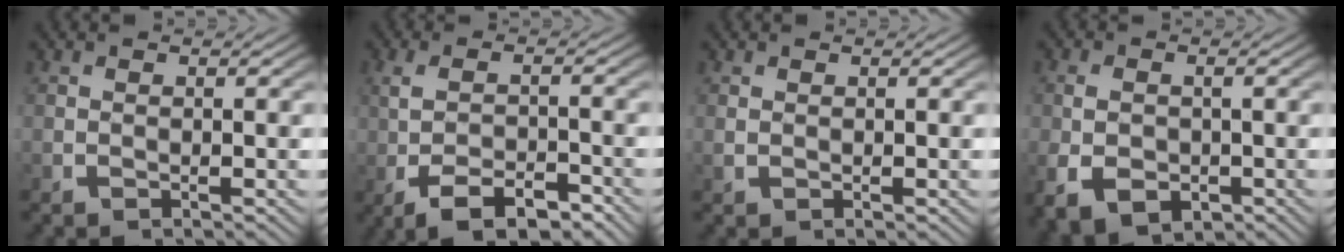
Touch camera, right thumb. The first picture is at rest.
{"total": 5.2, "force": [-2.3, 2.4, 4.0], "torque": [-0.073, -0.011, -0.026]}
{"total": 0.5, "force": [0.4, 0.1, 0.3], "torque": [-0.009, -0.001, 0.012]}
{"total": 5.0, "force": [-1.4, 3.5, 3.3], "torque": [-0.072, -0.026, -0.006]}